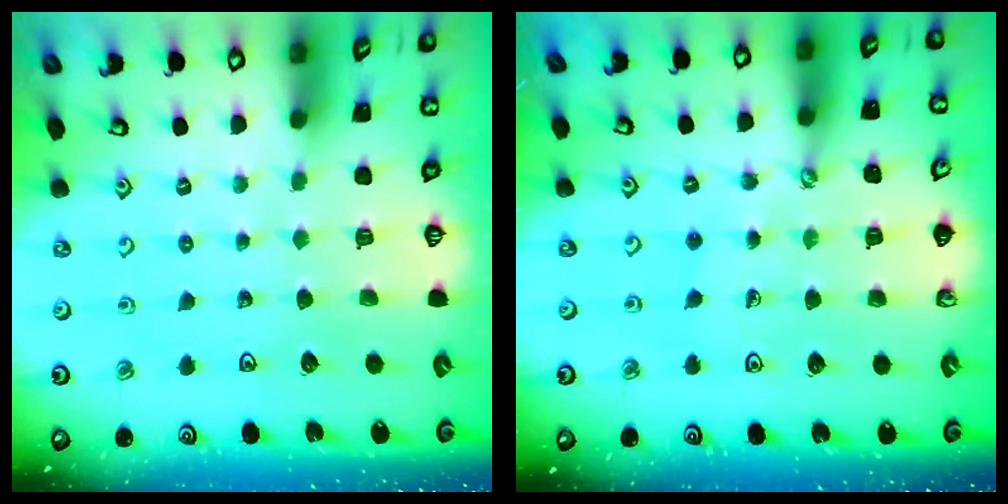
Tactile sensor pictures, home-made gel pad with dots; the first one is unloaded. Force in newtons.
{"total": 2.4, "press": 2.0, "slide": 1.3}